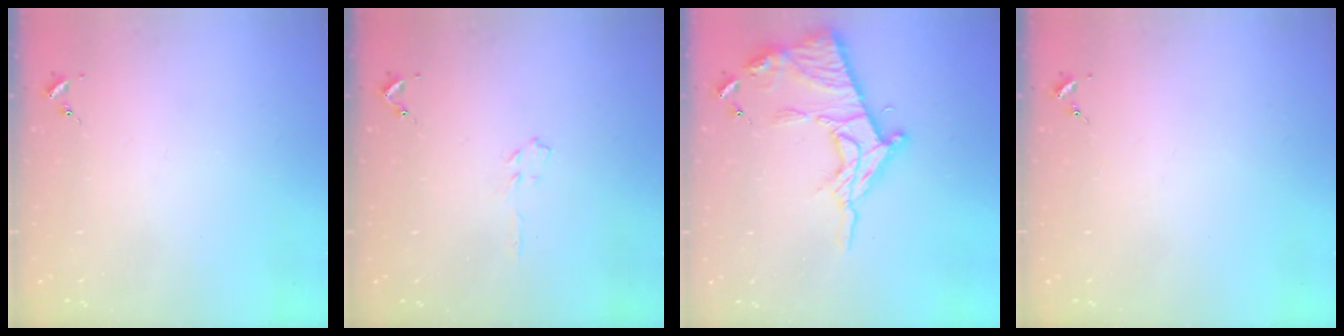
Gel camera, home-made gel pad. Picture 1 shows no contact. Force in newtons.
{"total": 3.2, "press": 3.1, "slide": 0.4}
{"total": 16.8, "press": 16.8, "slide": 1.3}
{"total": 0.0}